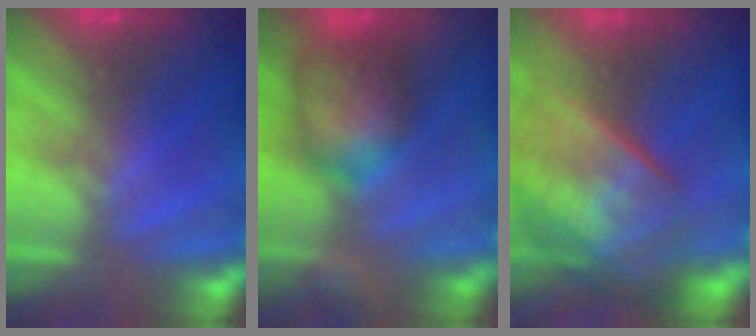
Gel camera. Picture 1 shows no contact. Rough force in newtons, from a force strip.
{"total": 5.8}
{"total": 11.0}